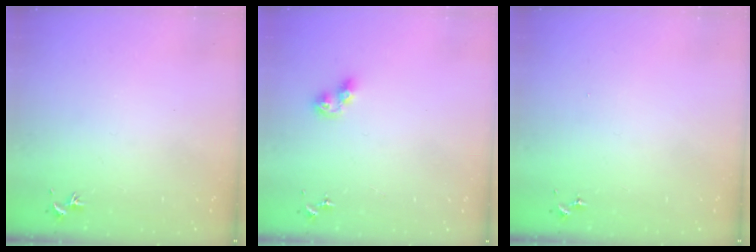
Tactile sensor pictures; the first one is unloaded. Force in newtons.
{"total": 6.1, "press": 6.1, "slide": 0.4}
{"total": 0.0}